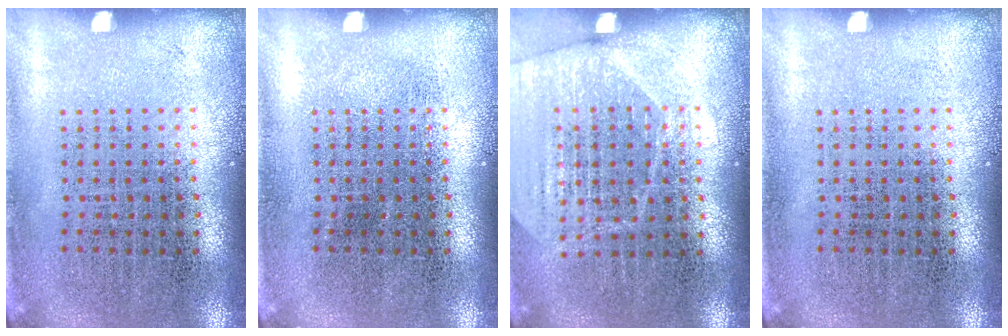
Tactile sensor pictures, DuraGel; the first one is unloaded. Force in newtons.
{"total": 0.0}
{"total": 1.7, "press": 1.6, "slide": 0.5}
{"total": 0.0}